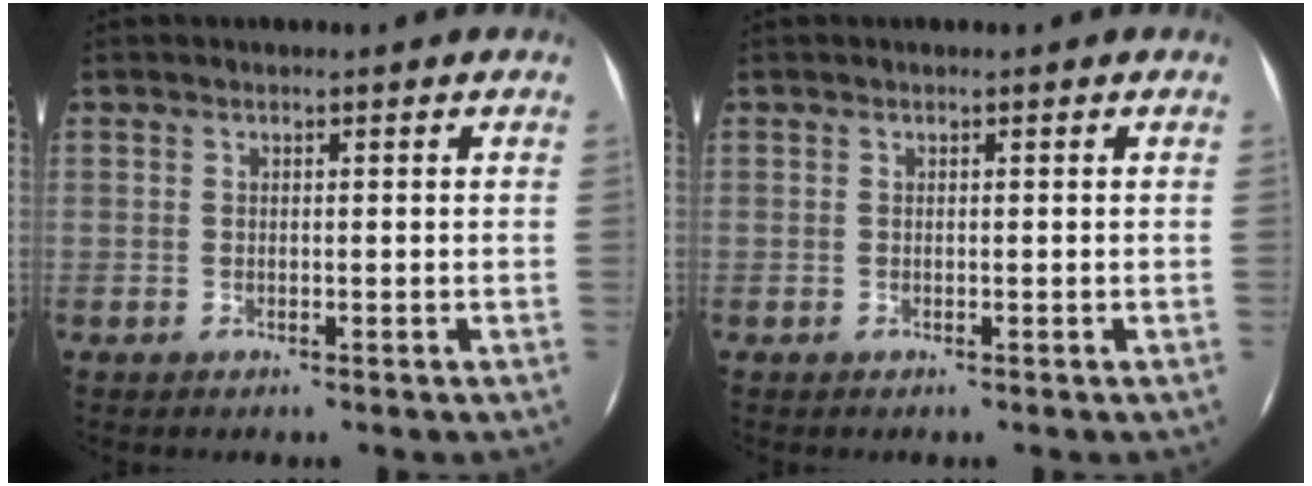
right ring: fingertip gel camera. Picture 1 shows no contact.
{"total": 0.0}